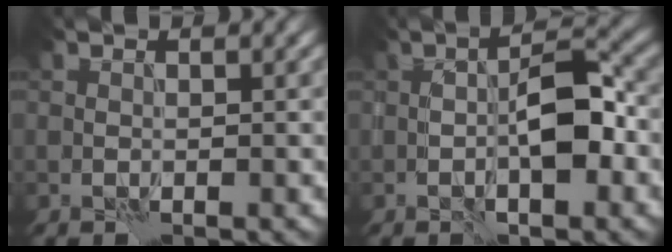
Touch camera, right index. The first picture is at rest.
{"total": 4.0, "force": [-0.4, 1.1, 3.8], "torque": [-0.083, 0.002, -0.014]}